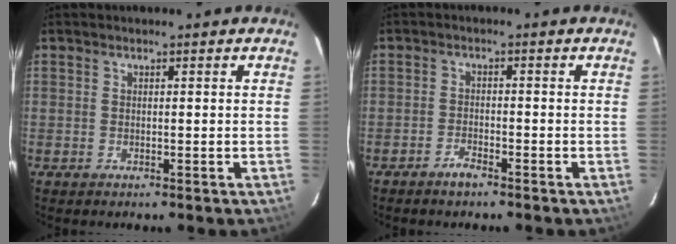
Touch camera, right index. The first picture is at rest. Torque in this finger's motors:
{"motor_torque": [0.06, -0.11, 0.04, 0.01]}